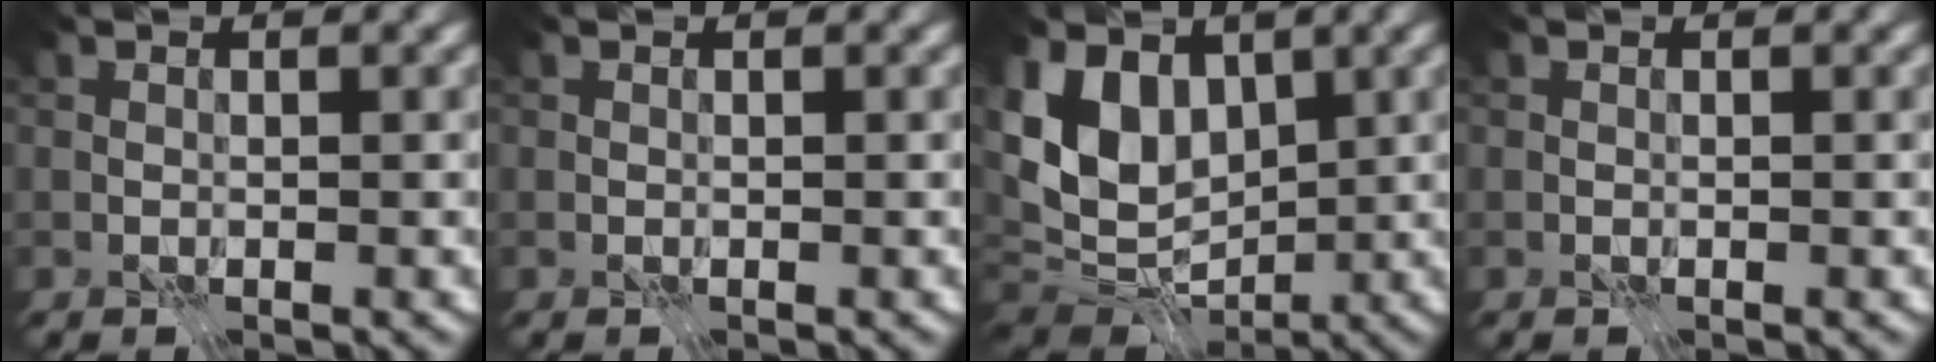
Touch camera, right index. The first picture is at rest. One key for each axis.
{"total": 0.0}
{"total": 8.6, "fx": 1.6, "fy": 6.2, "fz": 5.7, "tx": -0.108, "ty": -0.002, "tz": 0.020}
{"total": 0.0}